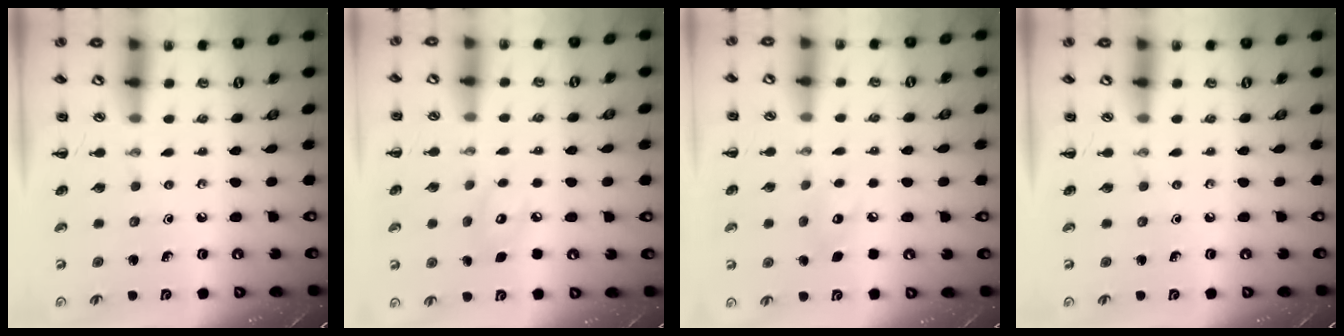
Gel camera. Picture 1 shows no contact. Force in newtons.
{"total": 6.2, "press": 6.1, "slide": 1.1}
{"total": 6.2, "press": 5.9, "slide": 1.6}
{"total": 0.0}